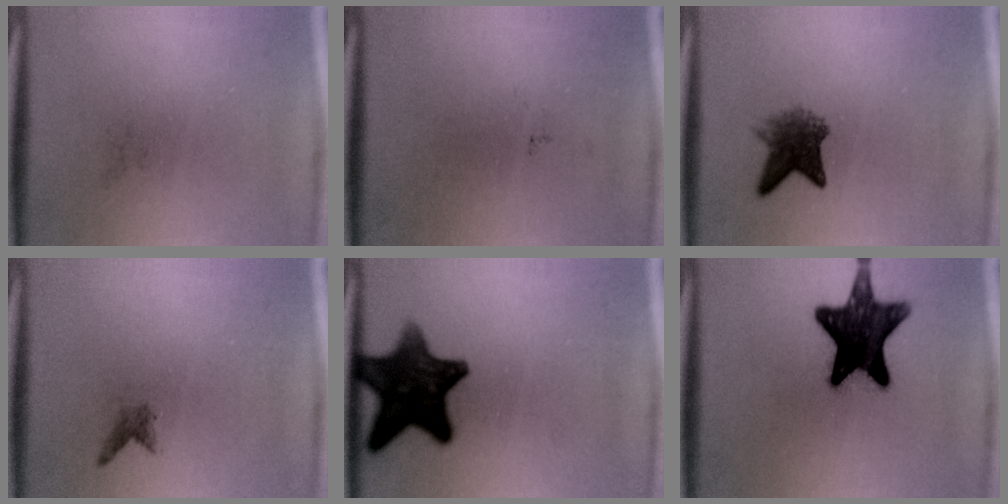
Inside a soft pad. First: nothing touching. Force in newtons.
{"total": 0.0}
{"total": 4.3}
{"total": 1.0}
{"total": 12.2}
{"total": 14.0}